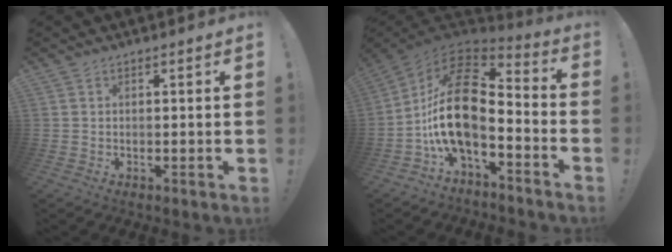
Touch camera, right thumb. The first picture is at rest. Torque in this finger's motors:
{"motor_torque": [2.85, 2.15, 0.39, -0.13, 0.30]}